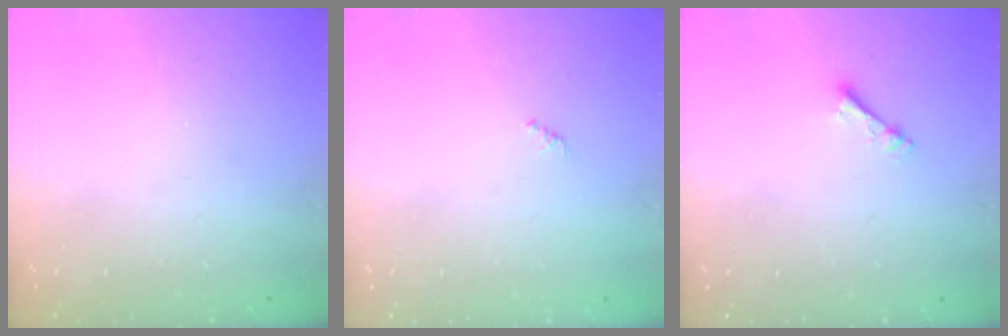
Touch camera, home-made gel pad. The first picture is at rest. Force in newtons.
{"total": 0.7, "press": 0.7, "slide": 0.3}
{"total": 2.7, "press": 2.7, "slide": 0.4}